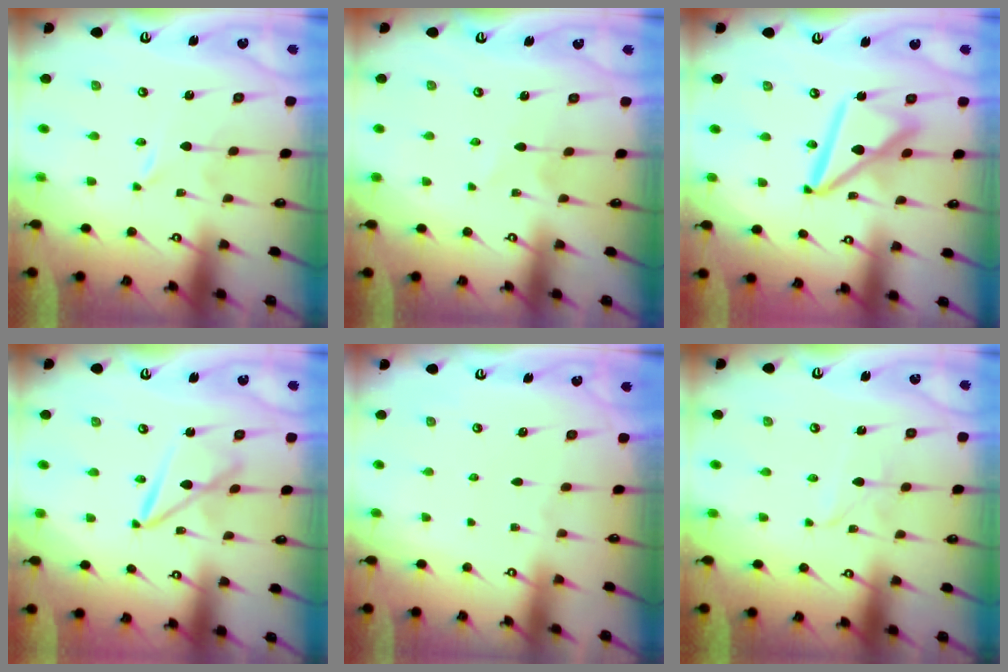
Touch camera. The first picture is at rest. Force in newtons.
{"total": 4.3, "press": 4.3, "slide": 0.4}
{"total": 14.8, "press": 14.7, "slide": 1.5}
{"total": 8.0, "press": 8.0, "slide": 0.6}
{"total": 0.0}
{"total": 2.1, "press": 2.1, "slide": 0.1}